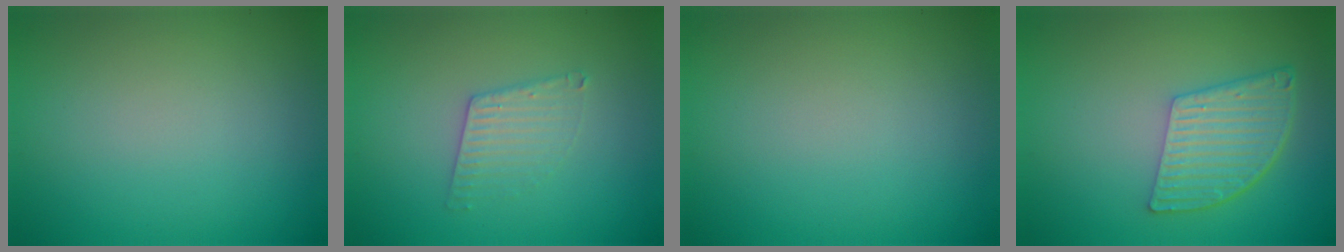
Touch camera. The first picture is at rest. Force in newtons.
{"total": 2.1, "press": 2.1, "slide": 0.3}
{"total": 0.0}
{"total": 5.4, "press": 3.9, "slide": 3.7}